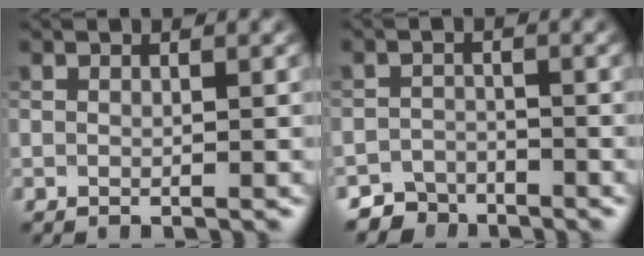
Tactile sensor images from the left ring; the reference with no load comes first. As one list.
[{"total": 3.8, "force": [-3.4, 1.7, 0.0], "torque": [0.016, -0.001, -0.052]}]